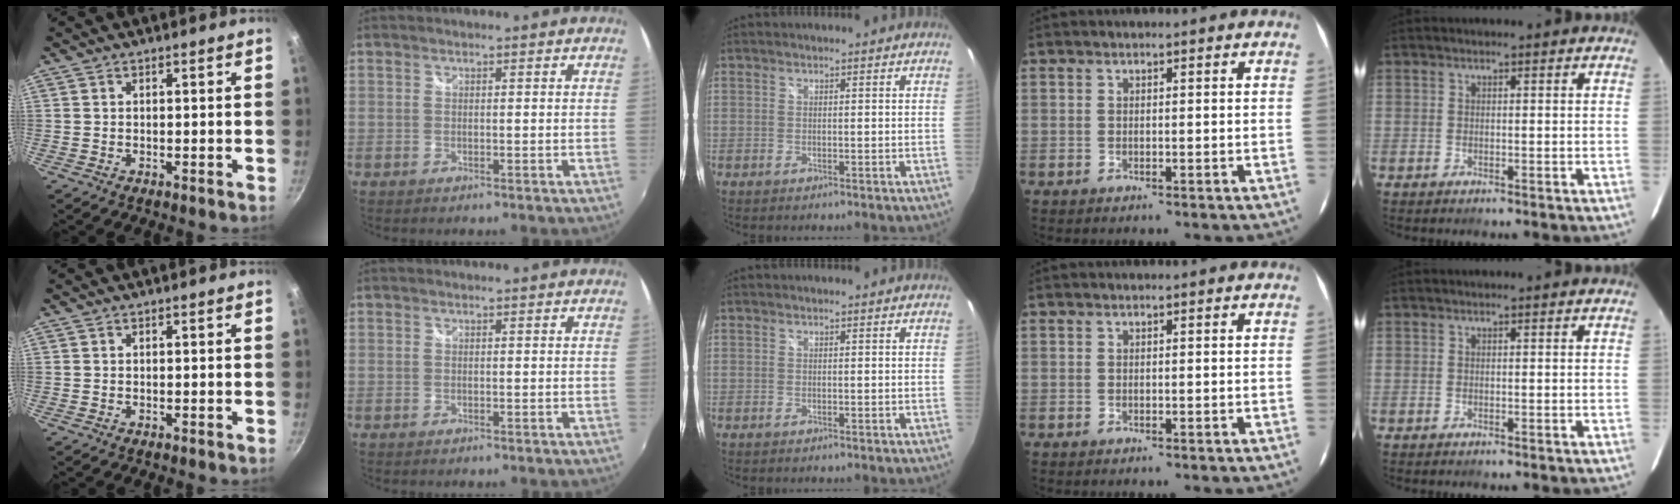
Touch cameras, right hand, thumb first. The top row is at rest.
{}